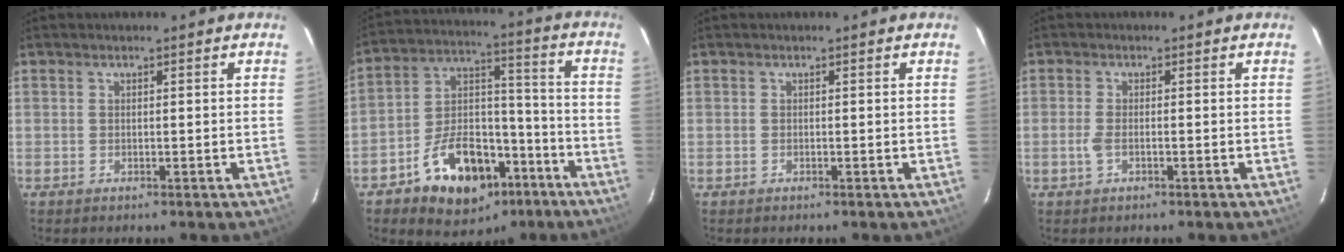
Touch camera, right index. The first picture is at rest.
{"total": 17.0, "force": [-9.6, 10.6, 9.2], "torque": [-0.175, 0.041, -0.133]}
{"total": 0.0}
{"total": 2.2, "force": [-0.8, 0.7, 1.9], "torque": [-0.046, -0.001, -0.016]}